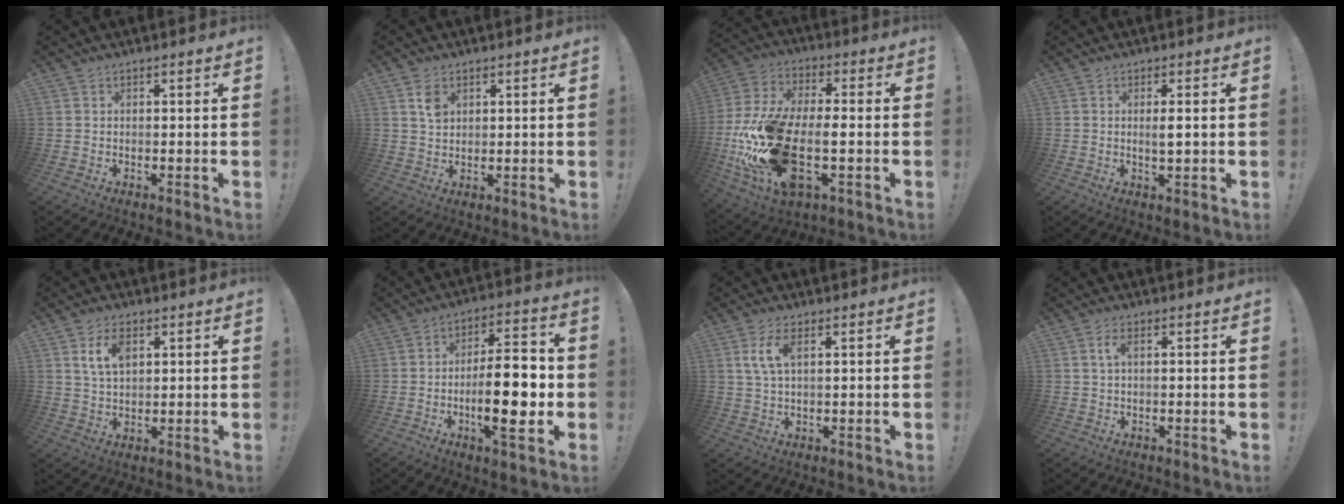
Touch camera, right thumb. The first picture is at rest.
{"total": 4.3, "force": [1.9, 2.9, 2.7], "torque": [-0.031, -0.007, 0.031]}
{"total": 24.2, "force": [-4.8, 12.9, 19.9], "torque": [-0.409, 0.017, -0.072]}
{"total": 2.5, "force": [0.5, 0.3, 2.4], "torque": [-0.030, -0.009, 0.005]}
{"total": 7.0, "force": [2.8, 4.0, 5.1], "torque": [-0.085, -0.003, 0.050]}
{"total": 17.3, "force": [-3.2, 5.8, 16.0], "torque": [-0.252, 0.005, -0.056]}
{"total": 6.0, "force": [2.2, 2.3, 5.1], "torque": [-0.102, 0.001, 0.036]}
{"total": 2.6, "force": [0.6, 0.8, 2.4], "torque": [-0.045, 0.003, 0.009]}